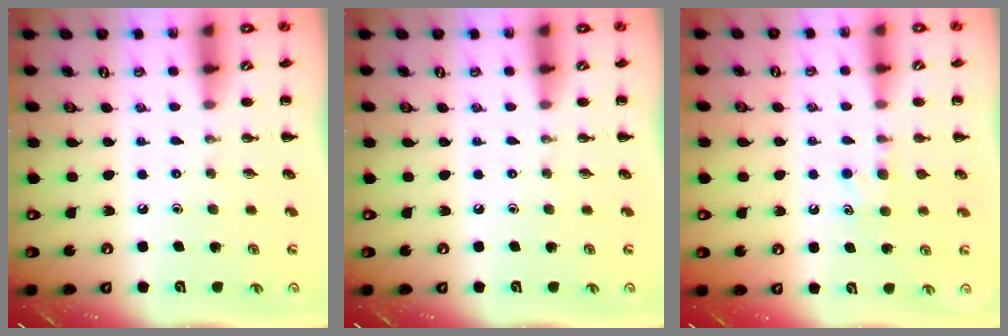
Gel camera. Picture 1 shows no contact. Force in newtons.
{"total": 0.0}
{"total": 5.4, "press": 5.2, "slide": 1.5}